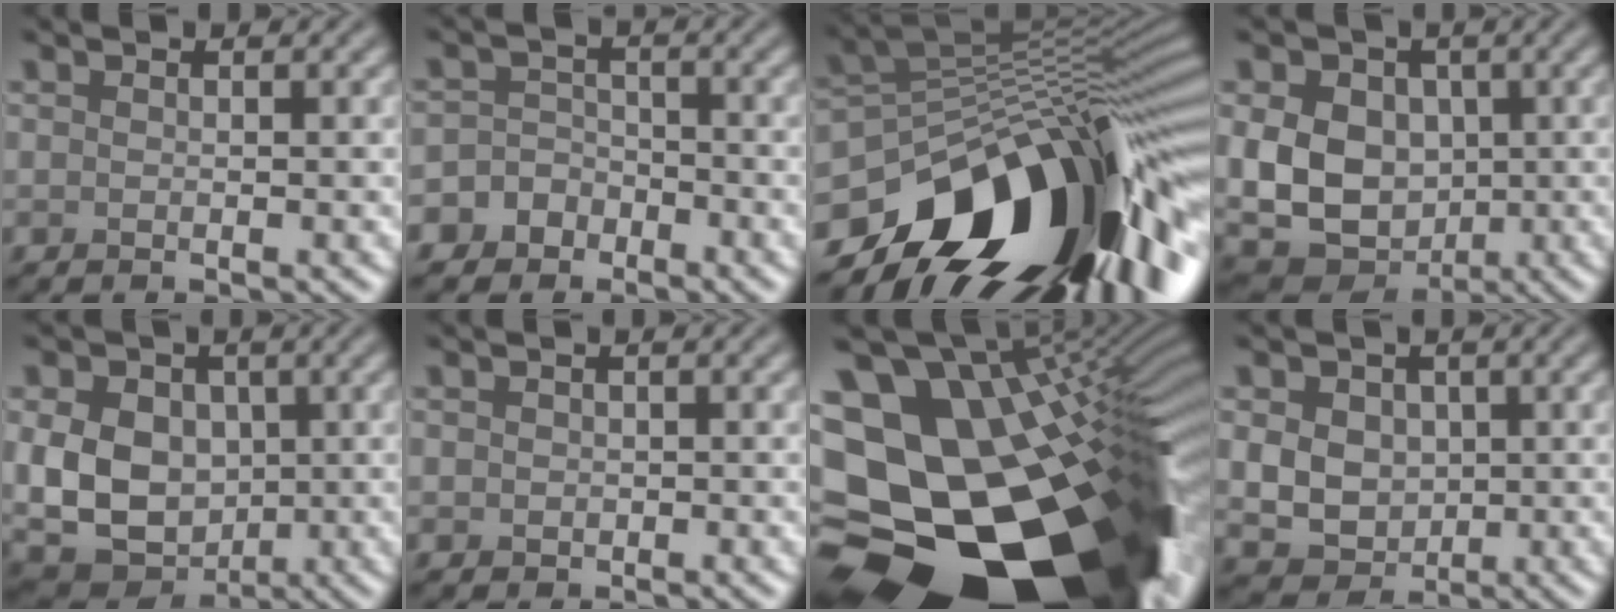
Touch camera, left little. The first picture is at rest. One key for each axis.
{"total": 4.8, "fx": -3.0, "fy": 3.7, "fz": 0.3, "tx": 0.026, "ty": -0.002, "tz": -0.070}
{"total": 16.3, "fx": -8.1, "fy": 8.1, "fz": 11.5, "tx": -0.182, "ty": 0.002, "tz": -0.144}
{"total": 11.0, "fx": 0.0, "fy": 8.5, "fz": 6.9, "tx": -0.109, "ty": -0.003, "tz": -0.008}
{"total": 9.8, "fx": 0.1, "fy": 7.5, "fz": 6.4, "tx": -0.128, "ty": -0.009, "tz": 0.000}
{"total": 0.8, "fx": 0.0, "fy": 0.8, "fz": 0.2, "tx": 0.001, "ty": -0.003, "tz": -0.001}
{"total": 22.5, "fx": -7.1, "fy": 15.2, "fz": 15.1, "tx": -0.215, "ty": -0.028, "tz": -0.107}
{"total": 6.2, "fx": 0.7, "fy": 5.3, "fz": 3.2, "tx": -0.050, "ty": 0.016, "tz": 0.003}